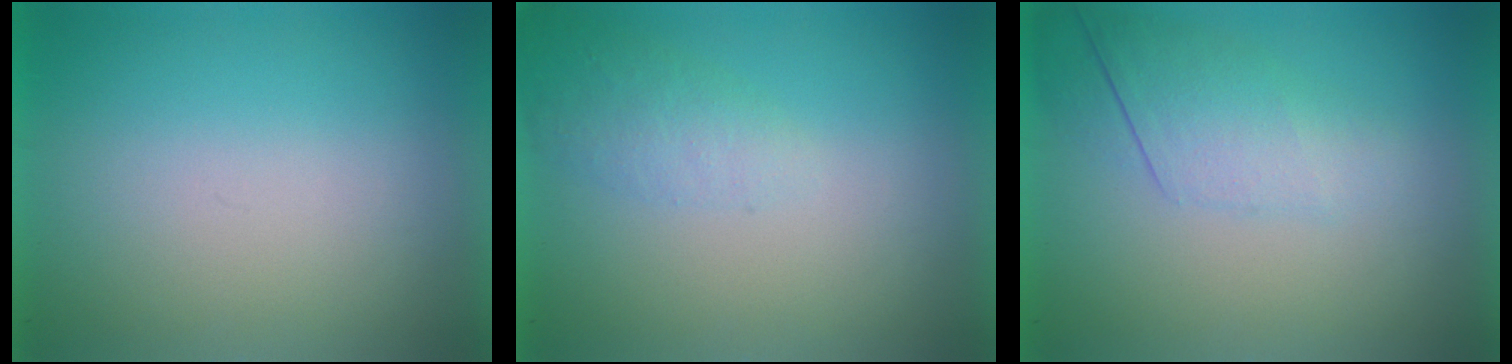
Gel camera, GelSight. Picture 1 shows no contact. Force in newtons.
{"total": 2.0}
{"total": 2.3}